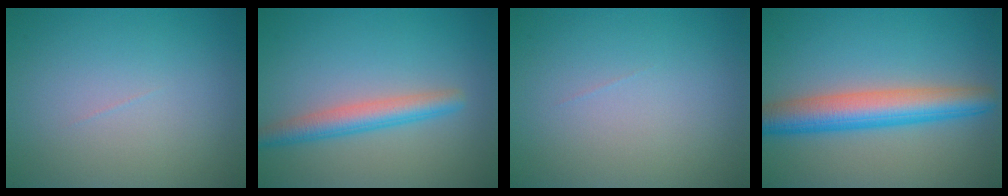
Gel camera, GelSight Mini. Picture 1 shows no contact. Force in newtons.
{"total": 3.3, "press": 3.3, "slide": 0.1}
{"total": 0.0}
{"total": 6.3, "press": 6.3, "slide": 0.2}